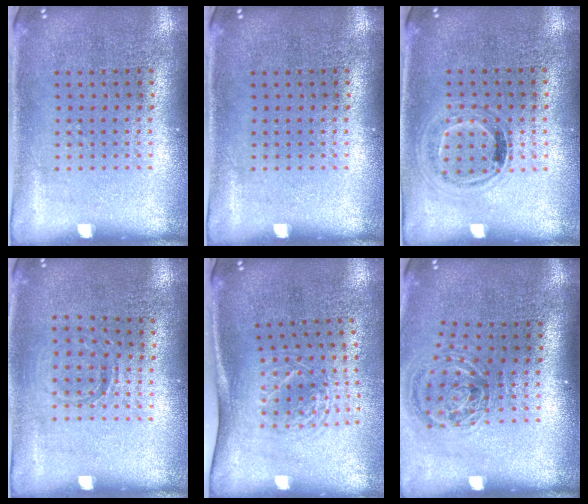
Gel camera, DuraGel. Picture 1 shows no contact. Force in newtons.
{"total": 0.0}
{"total": 0.9, "press": 0.8, "slide": 0.4}
{"total": 0.8, "press": 0.8, "slide": 0.2}
{"total": 1.7, "press": 1.3, "slide": 1.2}
{"total": 1.2, "press": 1.0, "slide": 0.6}